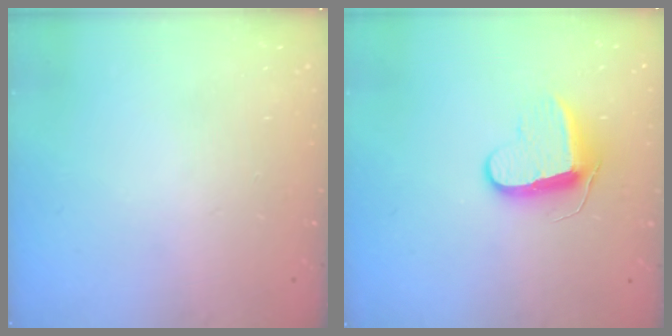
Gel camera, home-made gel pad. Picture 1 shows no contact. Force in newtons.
{"total": 9.9, "press": 9.9, "slide": 0.2}